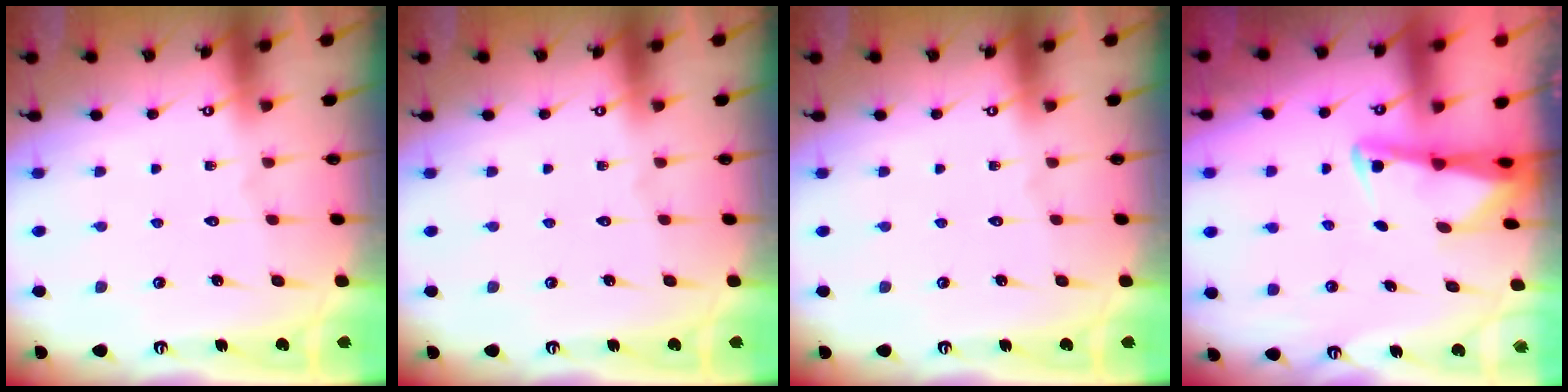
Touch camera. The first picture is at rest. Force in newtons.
{"total": 0.0}
{"total": 0.0}
{"total": 2.3, "press": 2.2, "slide": 0.3}